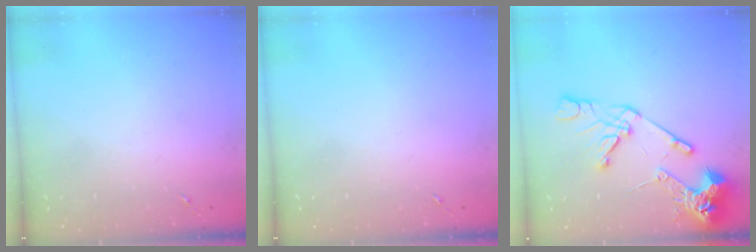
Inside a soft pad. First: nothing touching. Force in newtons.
{"total": 0.0}
{"total": 19.7, "press": 19.5, "slide": 2.6}